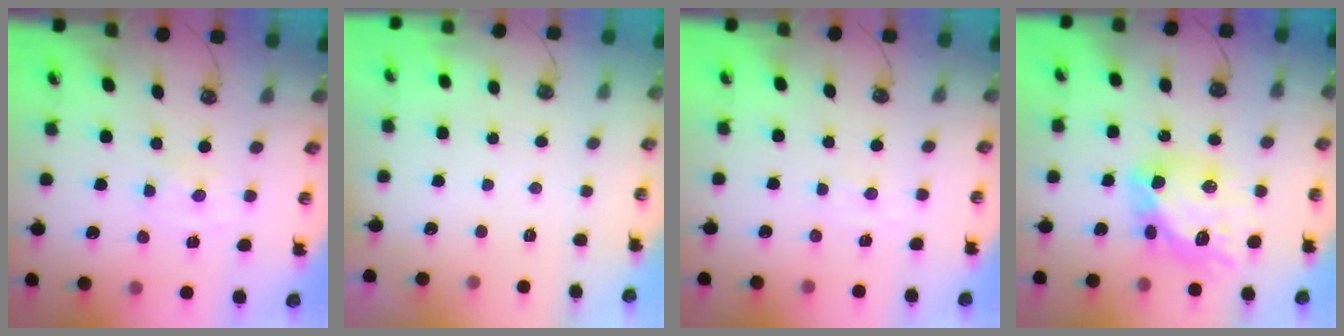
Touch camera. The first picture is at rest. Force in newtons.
{"total": 0.0}
{"total": 1.4, "press": 1.4, "slide": 0.4}
{"total": 15.3, "press": 15.2, "slide": 1.4}